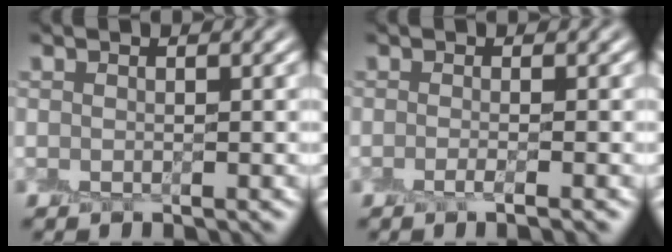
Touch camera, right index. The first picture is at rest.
{"total": 1.0, "force": [-0.5, -0.1, 0.9], "torque": [-0.020, -0.007, -0.010]}